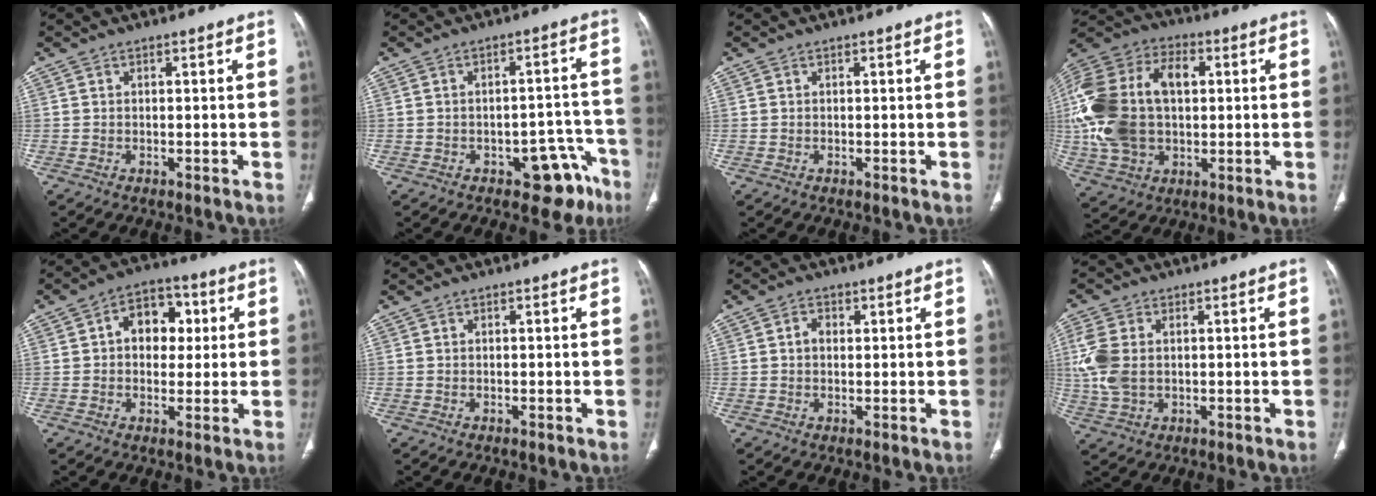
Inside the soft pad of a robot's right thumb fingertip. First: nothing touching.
{"total": 9.4, "force": [-5.5, 5.2, 5.6], "torque": [-0.025, 0.044, -0.065]}
{"total": 0.0}
{"total": 23.9, "force": [2.2, 15.5, 18.1], "torque": [-0.388, 0.017, 0.043]}
{"total": 10.1, "force": [1.9, 7.3, 6.6], "torque": [-0.054, 0.014, 0.023]}
{"total": 0.0}
{"total": 2.4, "force": [0.5, 1.9, 1.4], "torque": [-0.018, 0.005, 0.008]}
{"total": 8.1, "force": [0.7, 5.4, 6.1], "torque": [-0.157, 0.005, 0.018]}